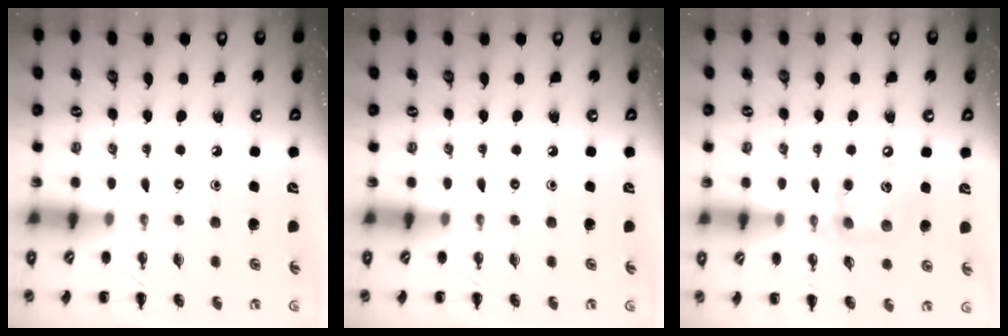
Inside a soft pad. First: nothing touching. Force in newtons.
{"total": 0.0}
{"total": 10.9, "press": 10.8, "slide": 1.5}